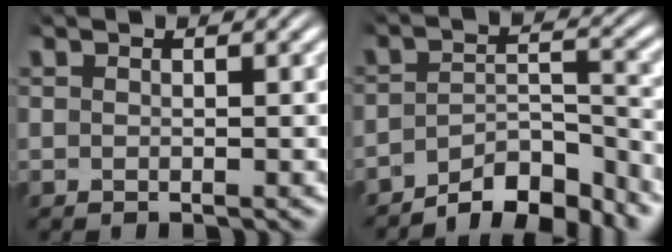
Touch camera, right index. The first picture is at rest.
{"total": 6.6, "force": [-5.7, 2.0, 2.8], "torque": [-0.025, -0.010, -0.089]}